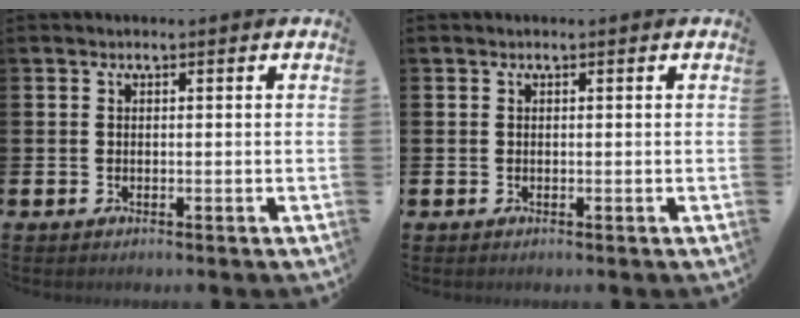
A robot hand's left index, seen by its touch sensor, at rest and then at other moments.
{"total": 0.0}